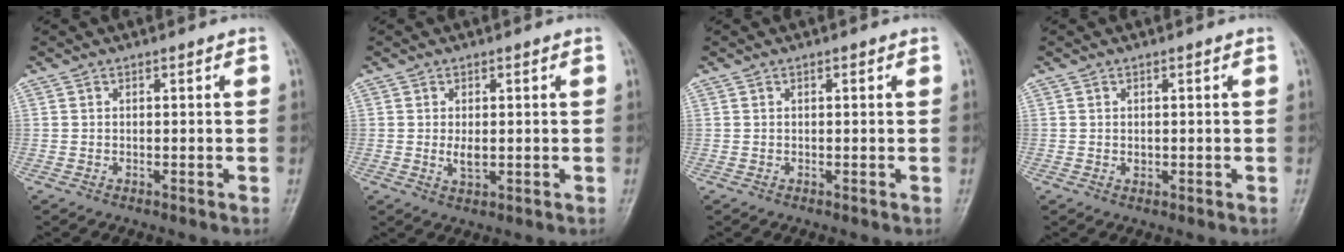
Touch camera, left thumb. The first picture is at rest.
{"total": 2.8, "force": [-0.1, 1.4, 2.4], "torque": [-0.041, -0.007, 0.001]}
{"total": 0.6, "force": [0.2, 0.2, 0.5], "torque": [-0.010, 0.000, 0.003]}
{"total": 0.9, "force": [-0.1, 0.7, 0.5], "torque": [-0.005, -0.001, 0.002]}